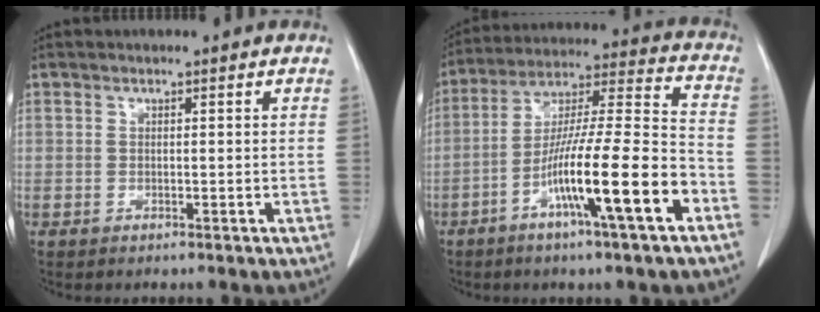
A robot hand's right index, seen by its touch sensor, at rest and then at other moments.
{"total": 17.2, "force": [-7.4, 0.2, 15.5], "torque": [-0.269, -0.007, -0.129]}